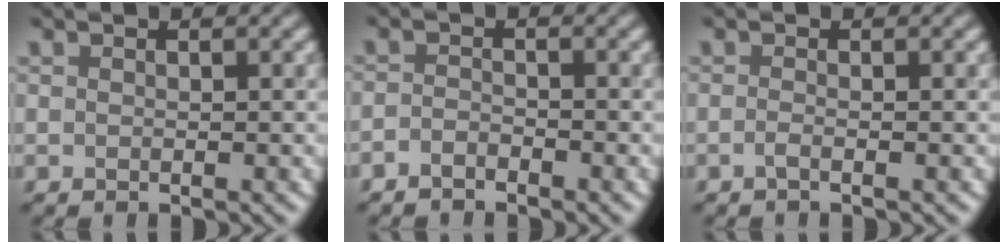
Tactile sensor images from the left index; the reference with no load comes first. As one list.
[{"total": 1.3, "force": [-1.1, 0.4, 0.3], "torque": [-0.005, 0.006, -0.026]}, {"total": 0.8, "force": [-0.4, 0.2, 0.6], "torque": [-0.009, 0.000, -0.011]}]